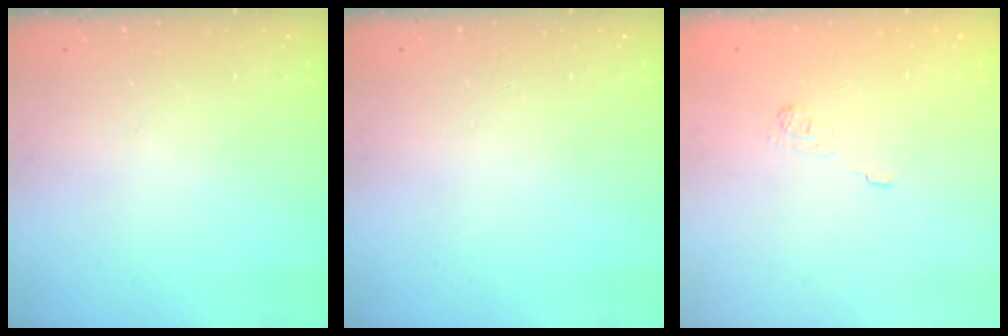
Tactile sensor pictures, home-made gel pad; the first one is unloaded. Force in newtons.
{"total": 0.0}
{"total": 2.3, "press": 1.9, "slide": 1.4}